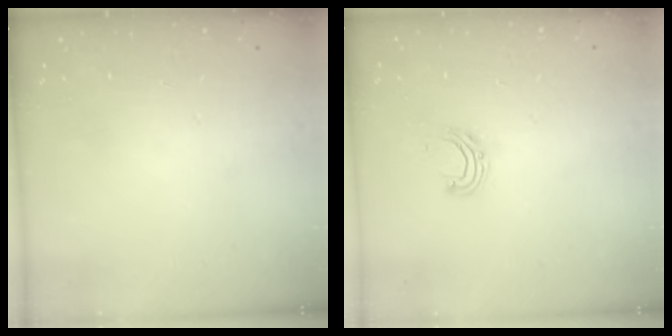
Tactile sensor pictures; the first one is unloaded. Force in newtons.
{"total": 6.6, "press": 6.6, "slide": 0.7}